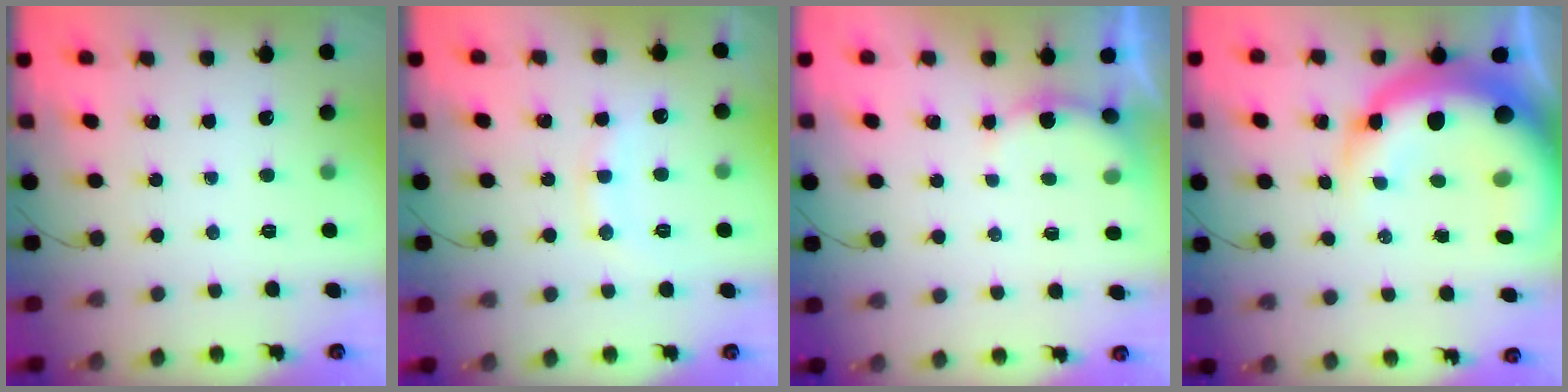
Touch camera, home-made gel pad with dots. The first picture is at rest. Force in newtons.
{"total": 10.1, "press": 10.0, "slide": 1.0}
{"total": 4.5, "press": 4.5, "slide": 0.5}
{"total": 21.3, "press": 20.7, "slide": 5.4}